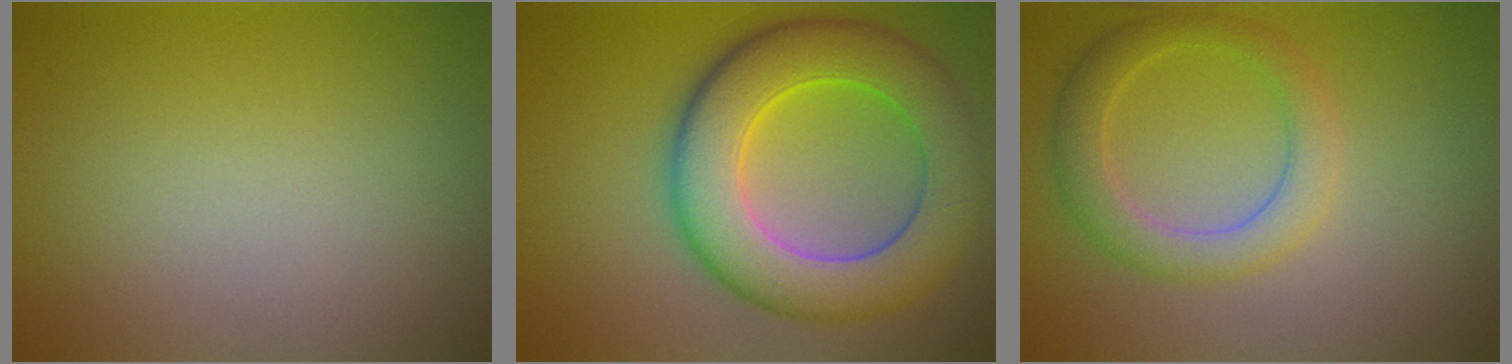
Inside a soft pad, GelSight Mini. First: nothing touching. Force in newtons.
{"total": 10.0, "press": 10.0, "slide": 0.2}
{"total": 3.8, "press": 3.7, "slide": 0.4}